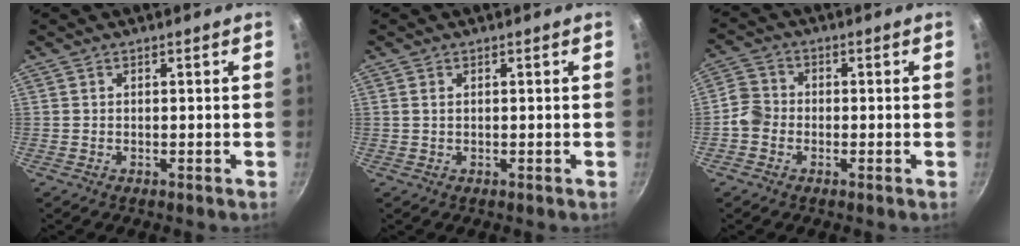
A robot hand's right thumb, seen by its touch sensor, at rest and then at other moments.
{"total": 0.8, "force": [0.2, 0.5, 0.6], "torque": [-0.010, 0.001, 0.004]}
{"total": 4.3, "force": [-1.6, 3.7, 1.7], "torque": [-0.016, 0.019, -0.043]}